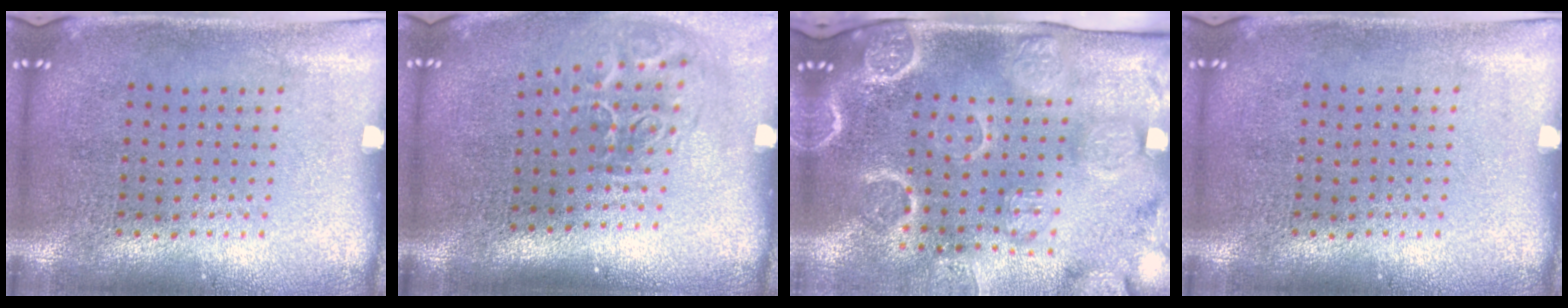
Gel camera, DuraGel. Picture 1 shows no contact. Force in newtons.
{"total": 2.1, "press": 1.3, "slide": 1.6}
{"total": 4.0, "press": 3.4, "slide": 2.1}
{"total": 0.0}